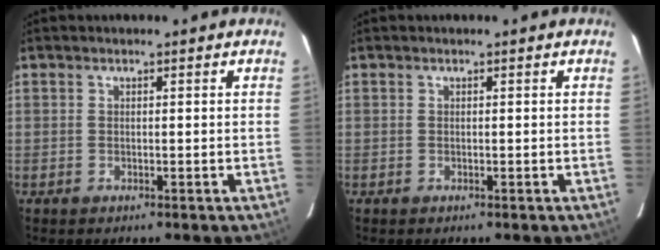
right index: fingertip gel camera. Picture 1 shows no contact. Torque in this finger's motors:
{"motor_torque": [-0.27, 0.27, 0.00, 0.00]}